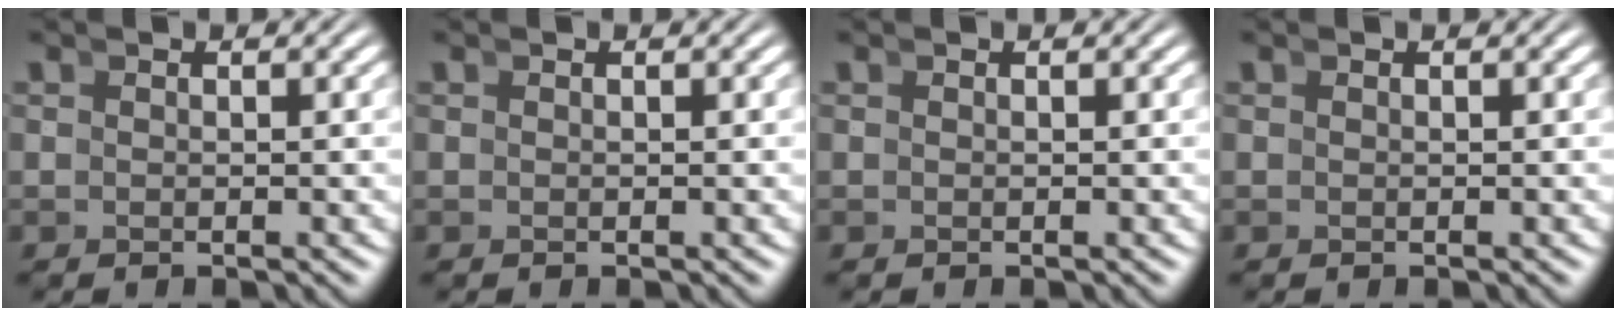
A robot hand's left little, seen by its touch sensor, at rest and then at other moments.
{"total": 0.0}
{"total": 0.0}
{"total": 0.0}